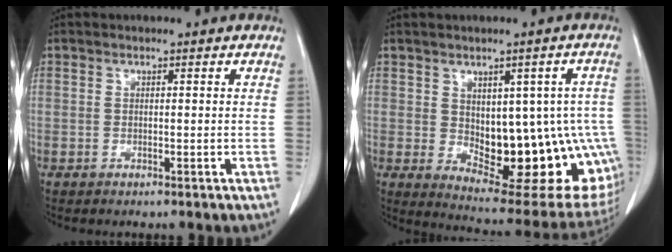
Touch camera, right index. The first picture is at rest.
{"total": 19.7, "force": [-2.5, 8.7, 17.5], "torque": [-0.158, 0.012, -0.003]}